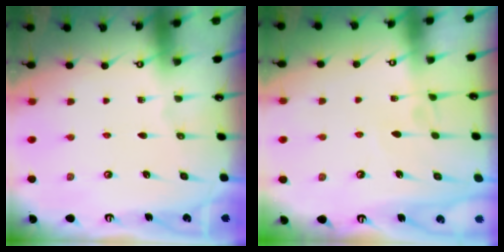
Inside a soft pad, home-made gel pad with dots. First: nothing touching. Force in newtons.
{"total": 4.0, "press": 4.0, "slide": 0.1}